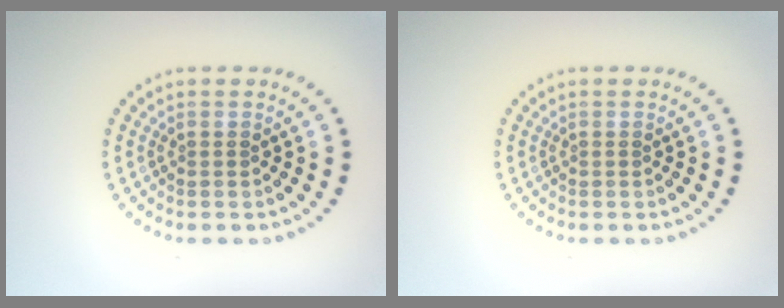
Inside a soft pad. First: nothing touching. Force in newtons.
{"total": 0.0}